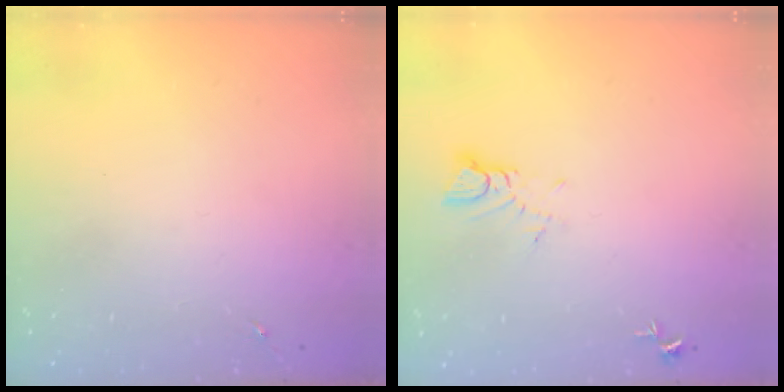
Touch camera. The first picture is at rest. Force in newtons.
{"total": 3.9, "press": 3.9, "slide": 0.2}